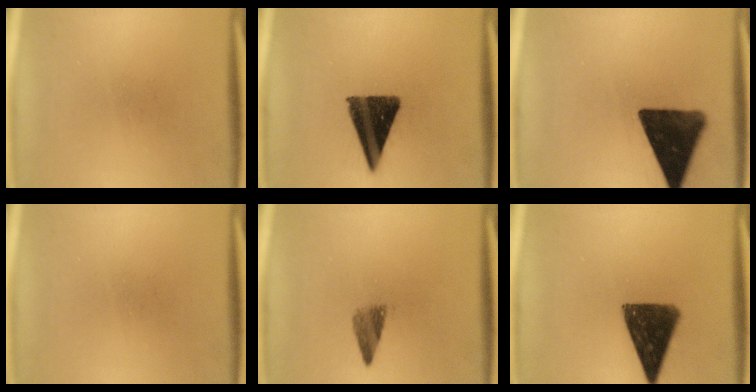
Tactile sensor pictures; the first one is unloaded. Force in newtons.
{"total": 13.0}
{"total": 14.5}
{"total": 0.0}
{"total": 2.9}
{"total": 12.3}